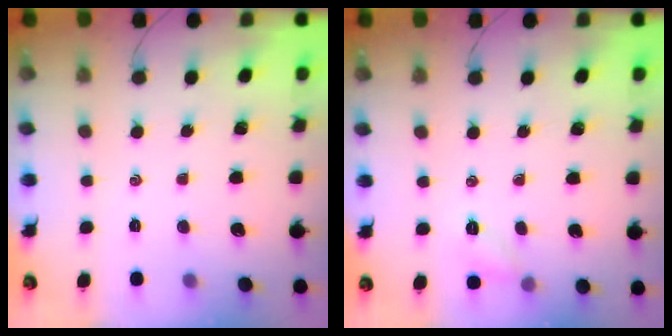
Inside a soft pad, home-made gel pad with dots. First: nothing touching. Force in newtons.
{"total": 5.6, "press": 5.4, "slide": 1.5}